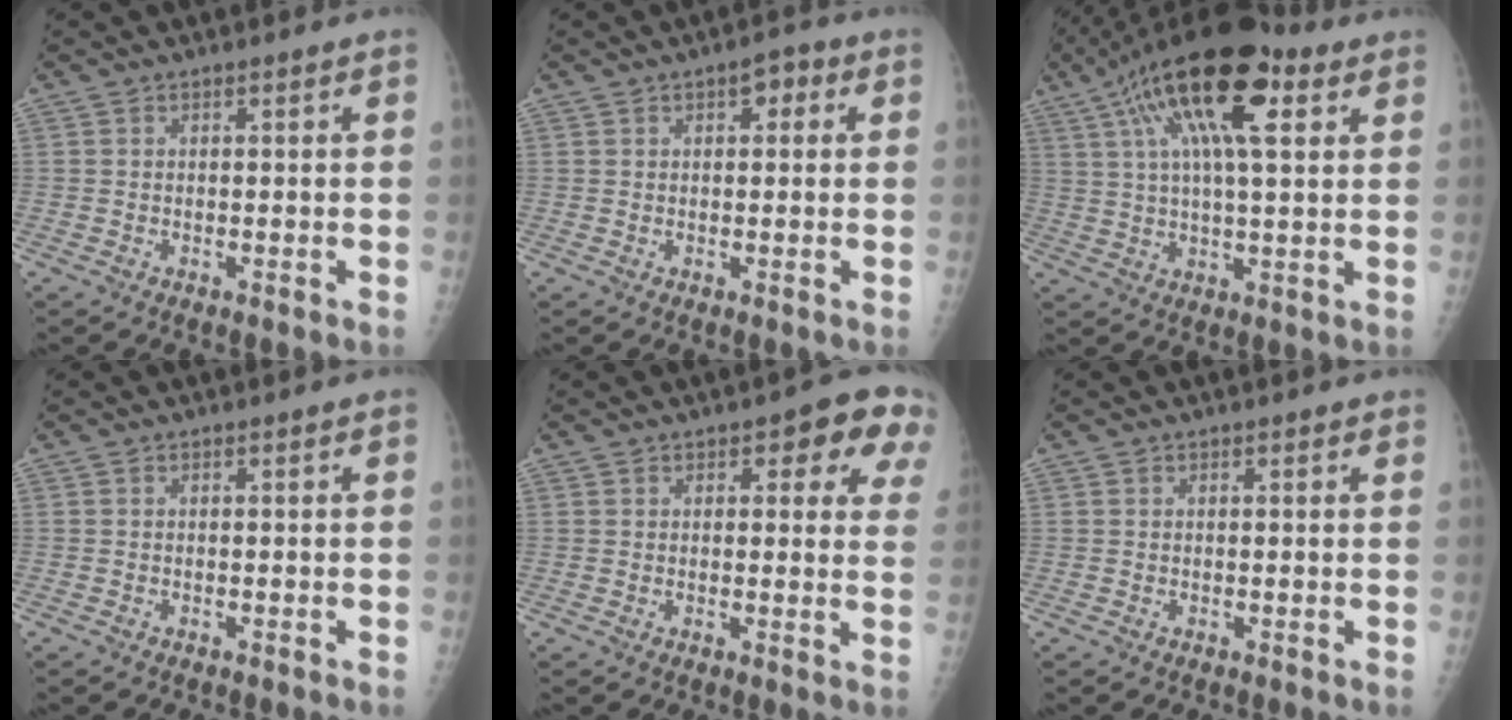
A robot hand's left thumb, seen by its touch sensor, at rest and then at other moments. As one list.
[{"total": 3.6, "force": [1.3, 2.1, 2.6], "torque": [-0.015, 0.004, 0.012]}, {"total": 19.6, "force": [8.3, 6.7, 16.5], "torque": [-0.287, 0.010, 0.135]}, {"total": 0.0}, {"total": 8.6, "force": [4.6, 4.3, 5.9], "torque": [-0.021, -0.013, 0.045]}, {"total": 0.8, "force": [0.5, 0.4, 0.3], "torque": [-0.002, -0.003, 0.004]}]